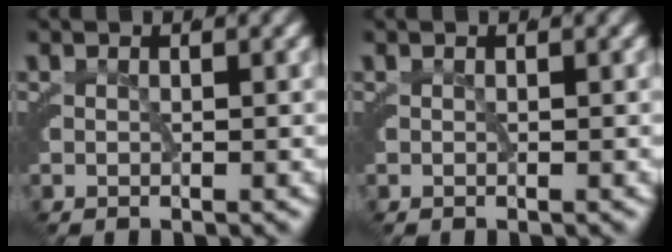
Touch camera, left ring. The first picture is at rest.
{"total": 0.0}